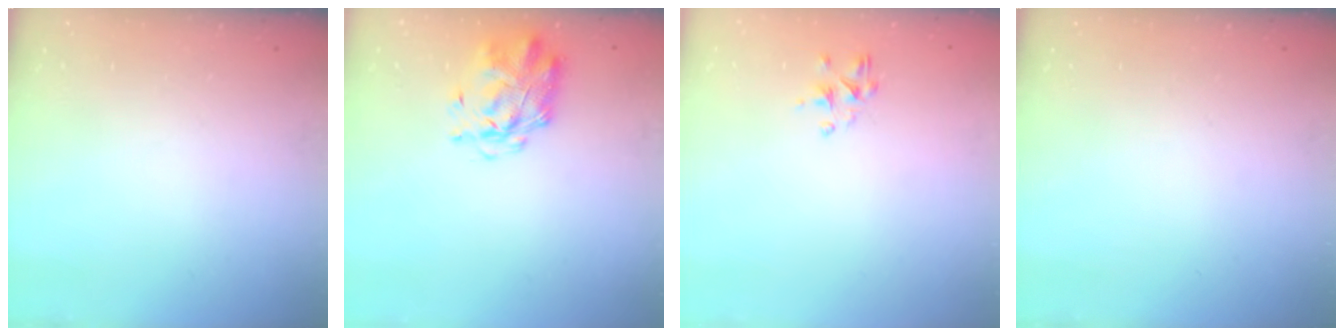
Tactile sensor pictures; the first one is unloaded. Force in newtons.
{"total": 2.9, "press": 2.8, "slide": 0.8}
{"total": 2.3, "press": 2.1, "slide": 0.7}
{"total": 0.0}